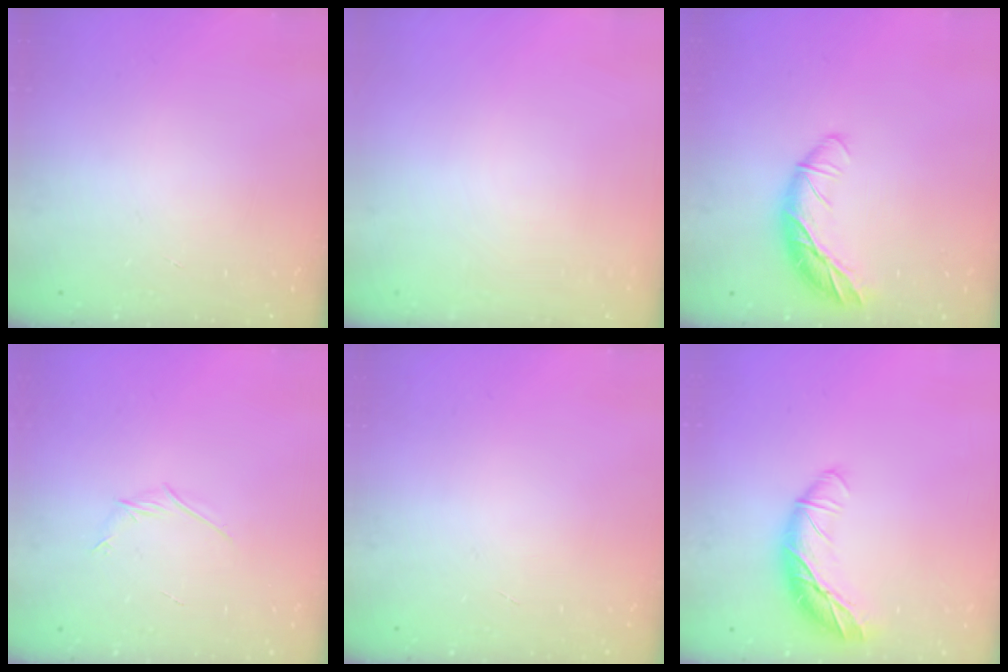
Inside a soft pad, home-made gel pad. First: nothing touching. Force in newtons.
{"total": 0.0}
{"total": 12.2, "press": 12.1, "slide": 1.9}
{"total": 3.2, "press": 3.0, "slide": 0.9}
{"total": 0.0}
{"total": 12.1, "press": 12.0, "slide": 0.9}